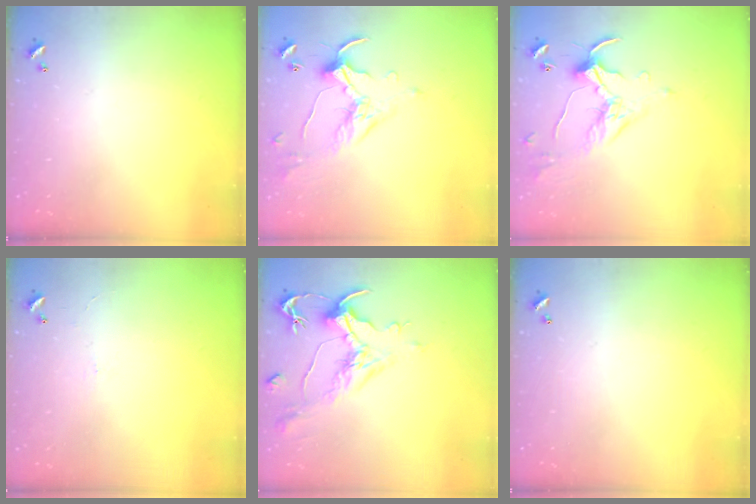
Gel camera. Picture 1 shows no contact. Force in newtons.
{"total": 1.7, "press": 1.5, "slide": 0.8}
{"total": 1.7, "press": 1.5, "slide": 0.8}
{"total": 1.8, "press": 1.7, "slide": 0.4}
{"total": 1.6, "press": 0.6, "slide": 1.4}
{"total": 0.0}